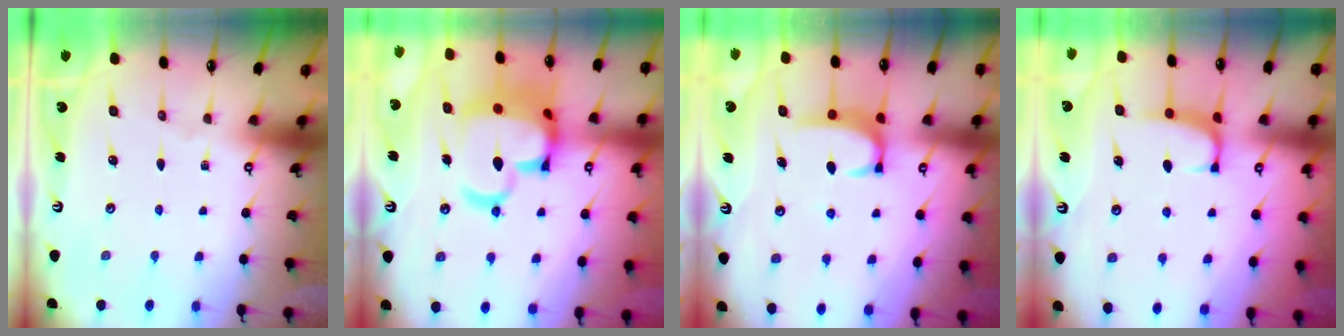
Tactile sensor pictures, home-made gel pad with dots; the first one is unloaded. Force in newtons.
{"total": 16.5, "press": 16.4, "slide": 1.6}
{"total": 2.9, "press": 2.8, "slide": 0.5}
{"total": 1.5, "press": 1.4, "slide": 0.7}